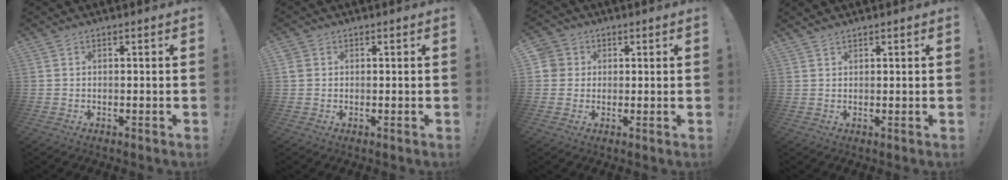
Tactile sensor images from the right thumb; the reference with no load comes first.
{"total": 2.3, "force": [0.8, 2.0, 0.9], "torque": [-0.015, 0.004, 0.016]}
{"total": 4.8, "force": [1.2, 4.6, 1.1], "torque": [-0.029, 0.001, 0.024]}
{"total": 1.3, "force": [1.2, 0.3, 0.2], "torque": [0.004, -0.006, 0.022]}